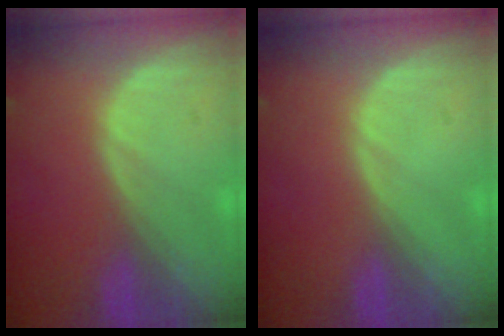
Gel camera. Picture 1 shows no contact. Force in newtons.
{"total": 0.0}